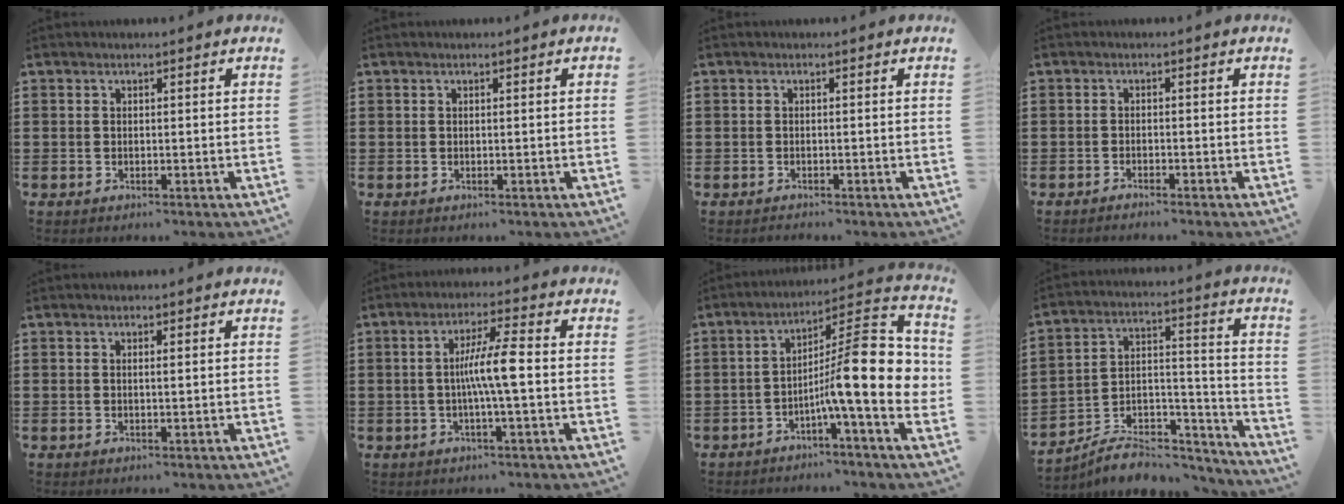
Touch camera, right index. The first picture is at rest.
{"total": 0.0}
{"total": 0.7, "force": [-0.7, 0.2, -0.1], "torque": [0.002, 0.002, -0.016]}
{"total": 1.2, "force": [-1.2, -0.1, 0.1], "torque": [-0.004, 0.000, -0.024]}
{"total": 0.6, "force": [0.1, 0.0, 0.6], "torque": [-0.012, -0.003, 0.003]}
{"total": 6.8, "force": [-0.6, 0.2, 6.8], "torque": [-0.122, 0.000, -0.017]}
{"total": 14.2, "force": [-1.6, 1.9, 14.0], "torque": [-0.215, -0.031, -0.035]}
{"total": 7.8, "force": [-6.7, 3.2, 2.5], "torque": [-0.038, 0.022, -0.126]}